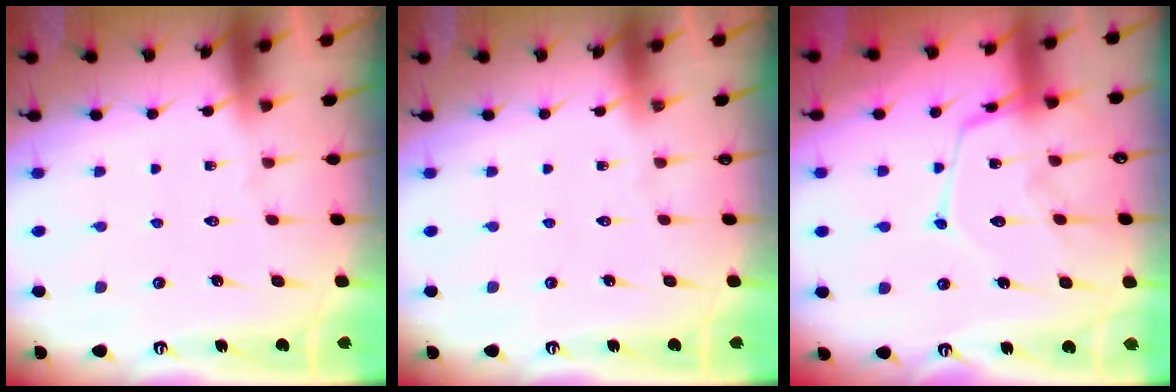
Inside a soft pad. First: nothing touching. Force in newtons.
{"total": 0.0}
{"total": 13.8, "press": 13.8, "slide": 1.3}